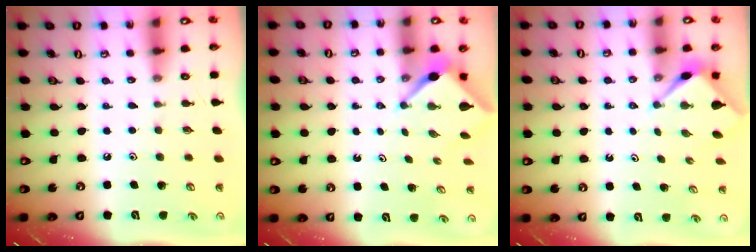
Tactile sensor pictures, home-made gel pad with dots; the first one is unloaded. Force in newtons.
{"total": 3.1, "press": 3.1, "slide": 0.1}
{"total": 3.1, "press": 3.1, "slide": 0.3}